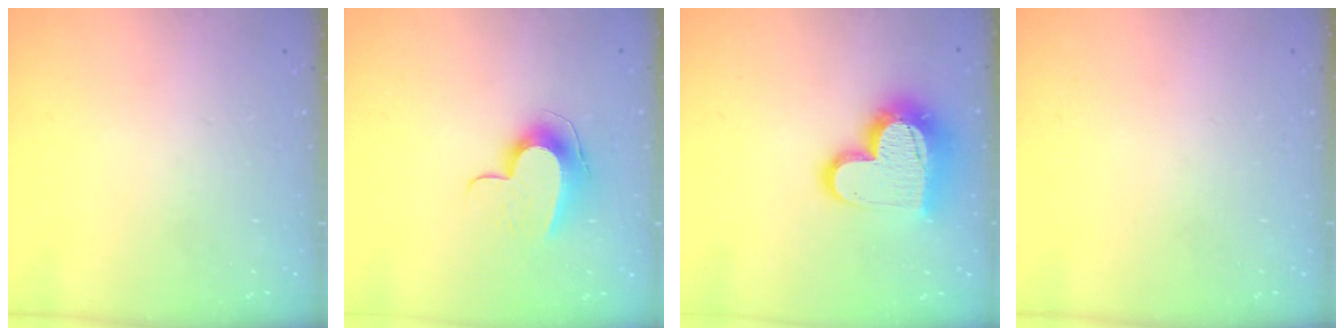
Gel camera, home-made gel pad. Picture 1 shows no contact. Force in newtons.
{"total": 10.0, "press": 10.0, "slide": 0.3}
{"total": 15.7, "press": 15.7, "slide": 1.1}
{"total": 0.0}